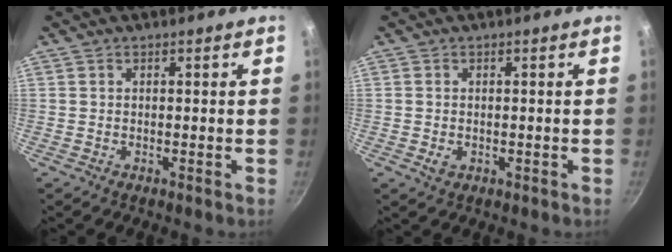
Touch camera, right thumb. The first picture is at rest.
{"total": 2.0, "force": [-0.4, 1.5, 1.2], "torque": [-0.020, -0.002, -0.004]}